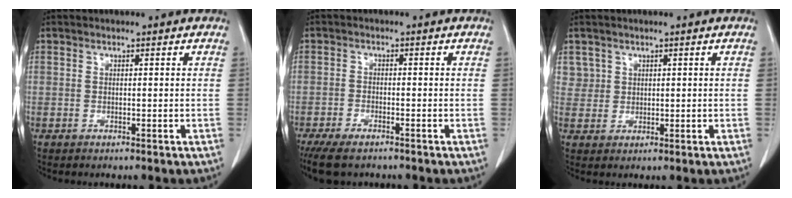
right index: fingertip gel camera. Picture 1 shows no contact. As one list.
[{"total": 6.9, "force": [-5.4, 2.1, 3.8], "torque": [-0.063, -0.013, -0.090]}, {"total": 2.8, "force": [1.6, 2.3, -0.3], "torque": [0.024, 0.004, 0.026]}]